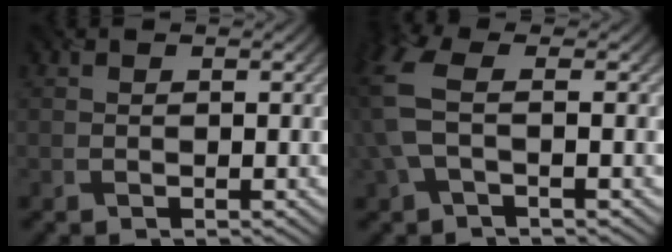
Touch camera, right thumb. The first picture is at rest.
{"total": 5.7, "force": [-0.2, 2.8, 4.9], "torque": [-0.133, 0.005, -0.017]}